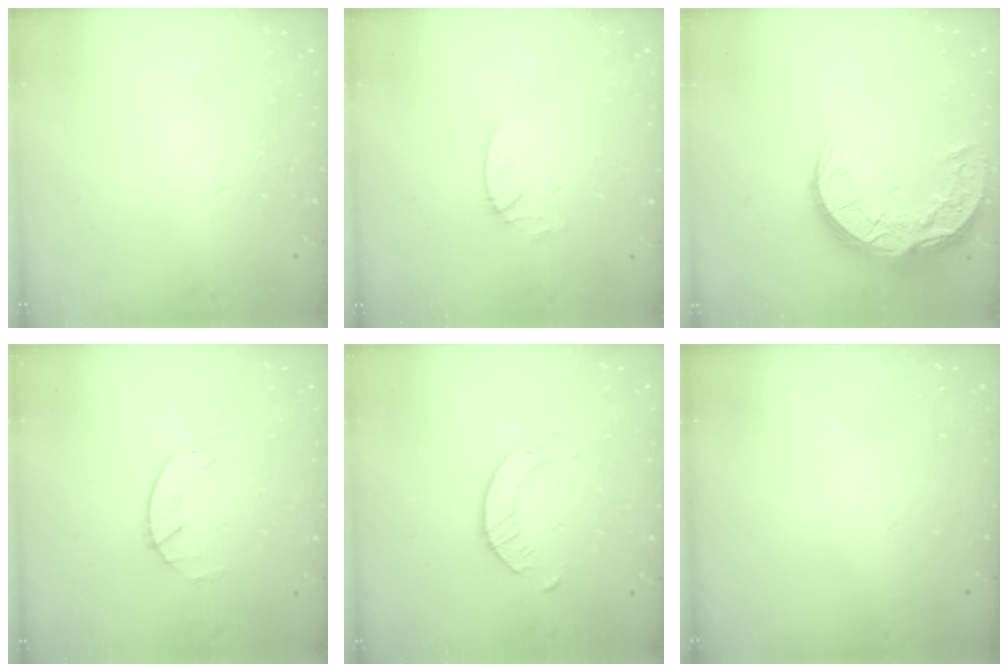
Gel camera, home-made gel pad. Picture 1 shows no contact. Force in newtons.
{"total": 1.9, "press": 1.9, "slide": 0.2}
{"total": 15.1, "press": 15.1, "slide": 1.2}
{"total": 2.2, "press": 2.2, "slide": 0.4}
{"total": 4.6, "press": 4.5, "slide": 0.6}
{"total": 0.0}